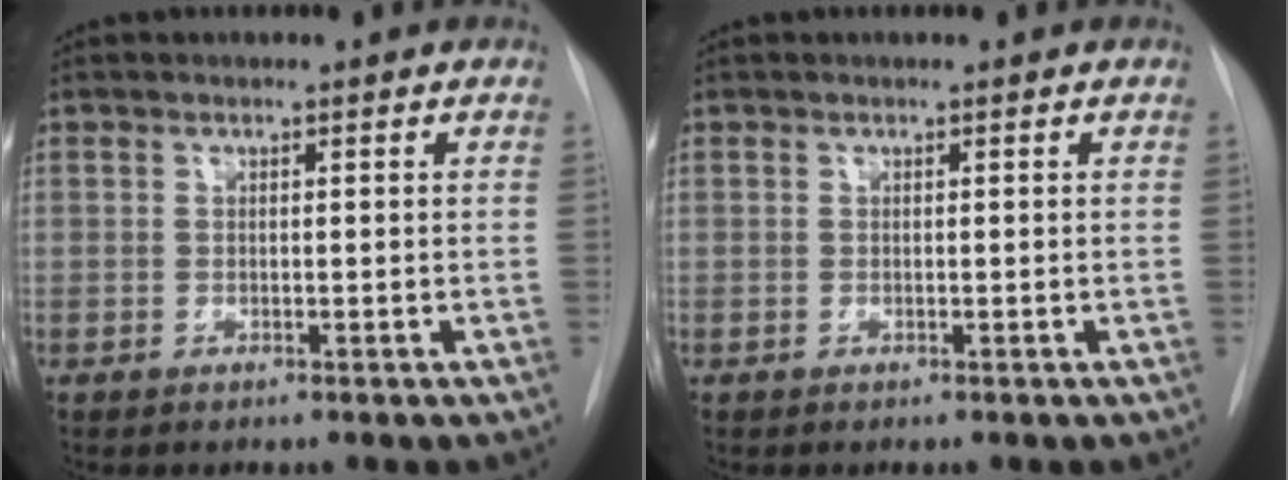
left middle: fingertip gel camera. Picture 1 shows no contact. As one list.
[{"total": 0.0}]